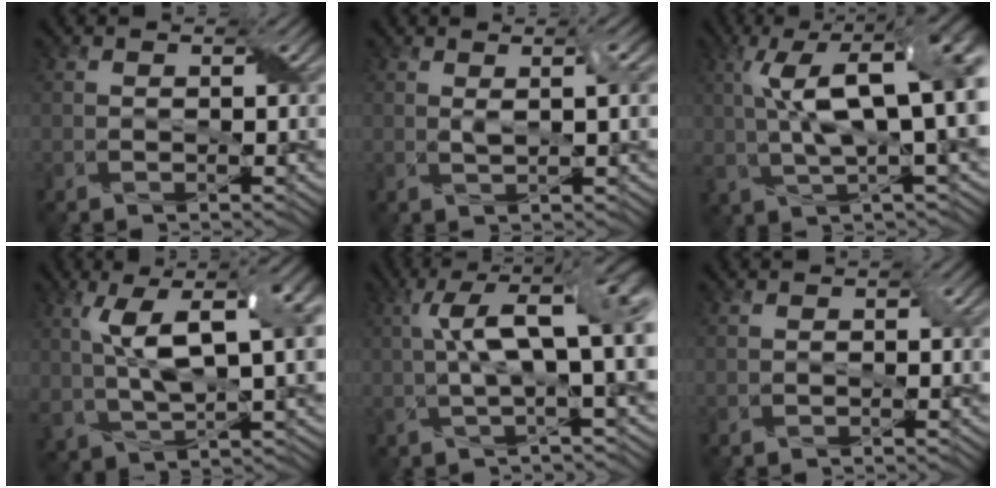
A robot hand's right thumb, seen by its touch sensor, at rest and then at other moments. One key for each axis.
{"total": 2.1, "fx": 0.6, "fy": 0.3, "fz": 1.9, "tx": -0.037, "ty": 0.000, "tz": 0.014}
{"total": 14.8, "fx": 2.2, "fy": 6.1, "fz": 13.3, "tx": -0.238, "ty": 0.013, "tz": 0.040}
{"total": 12.3, "fx": 2.9, "fy": 5.3, "fz": 10.7, "tx": -0.212, "ty": 0.005, "tz": 0.059}
{"total": 12.3, "fx": 1.4, "fy": 3.7, "fz": 11.6, "tx": -0.200, "ty": 0.017, "tz": 0.027}
{"total": 0.6, "fx": -0.2, "fy": 0.4, "fz": 0.4, "tx": -0.006, "ty": -0.001, "tz": -0.003}